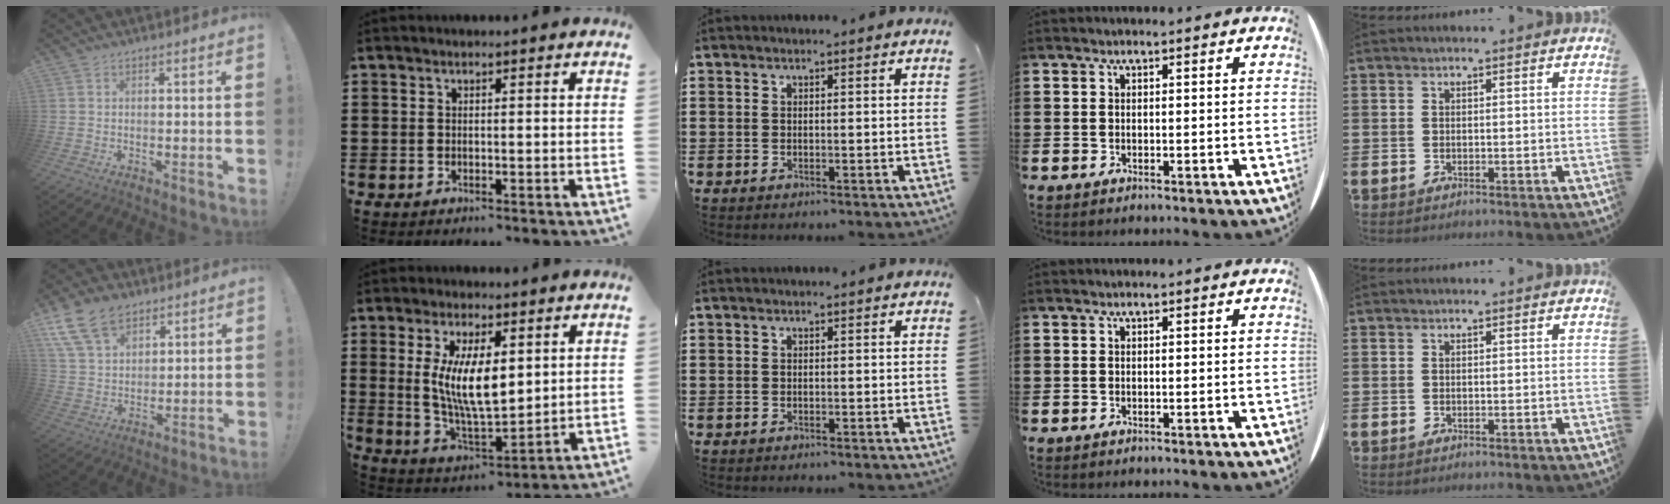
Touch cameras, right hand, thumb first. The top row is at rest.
{"thumb": {"total": 14.1, "force": [8.9, 8.8, 6.6], "torque": [-0.116, -0.041, 0.171]}, "index": {"total": 9.7, "force": [2.0, 3.7, 8.8], "torque": [-0.176, 0.005, 0.036]}}